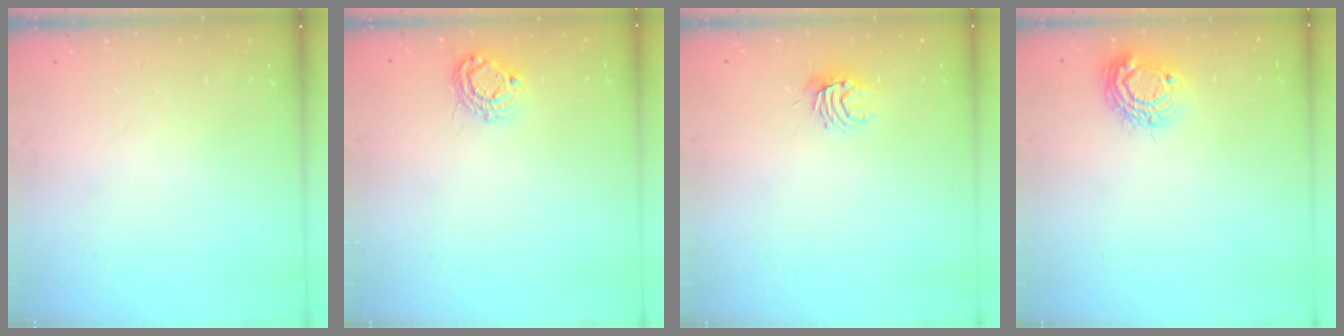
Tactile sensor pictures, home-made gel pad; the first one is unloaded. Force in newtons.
{"total": 7.5, "press": 7.5, "slide": 0.4}
{"total": 5.4, "press": 5.4, "slide": 0.6}
{"total": 9.3, "press": 9.3, "slide": 0.7}